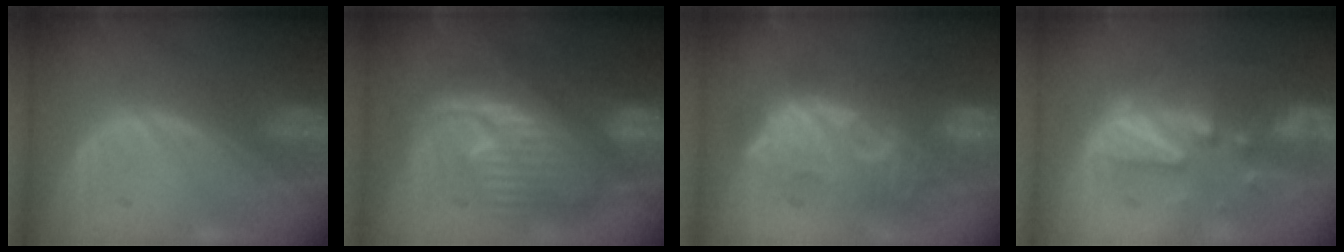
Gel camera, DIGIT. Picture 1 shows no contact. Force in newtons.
{"total": 12.2, "press": 12.1, "slide": 1.4}
{"total": 10.3, "press": 10.3, "slide": 0.6}
{"total": 9.0, "press": 8.4, "slide": 3.3}